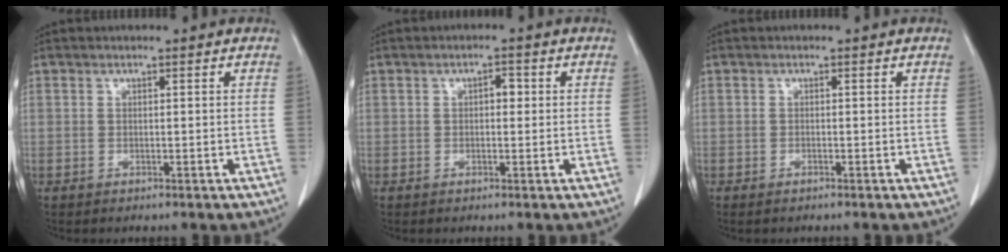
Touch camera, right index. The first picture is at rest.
{"total": 1.7, "force": [0.2, 0.9, 1.4], "torque": [-0.017, 0.007, 0.001]}
{"total": 0.7, "force": [-0.6, 0.2, 0.4], "torque": [-0.013, -0.002, -0.006]}